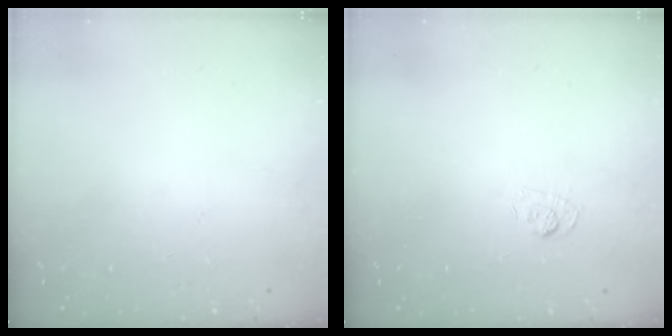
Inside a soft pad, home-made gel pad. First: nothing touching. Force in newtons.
{"total": 3.5, "press": 3.1, "slide": 1.6}